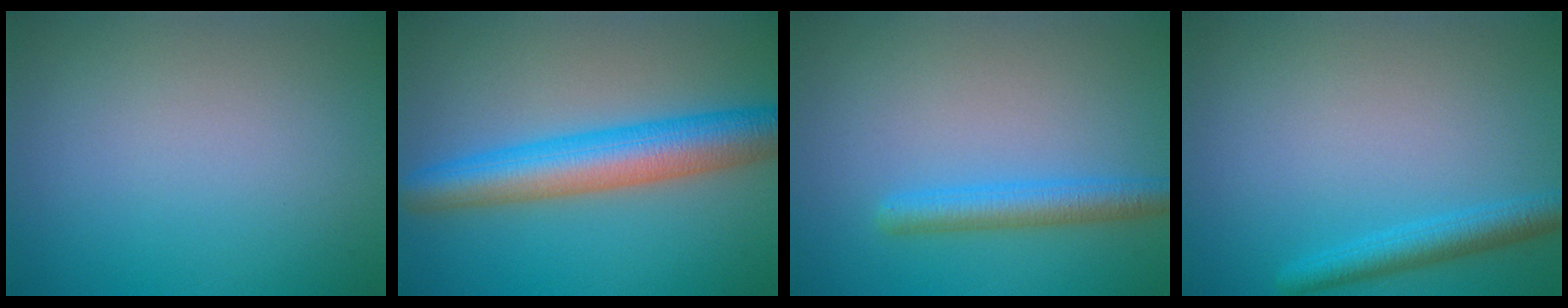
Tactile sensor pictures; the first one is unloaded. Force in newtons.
{"total": 7.3, "press": 7.3, "slide": 0.2}
{"total": 3.1, "press": 3.1, "slide": 0.1}
{"total": 2.8, "press": 2.8, "slide": 0.1}